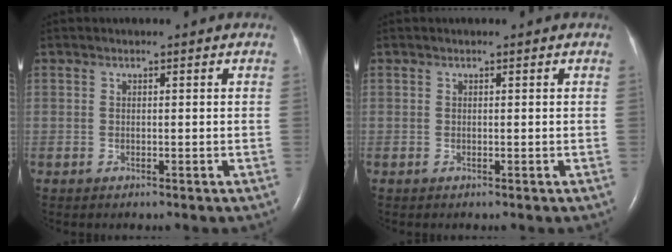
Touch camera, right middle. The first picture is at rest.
{"total": 0.0}